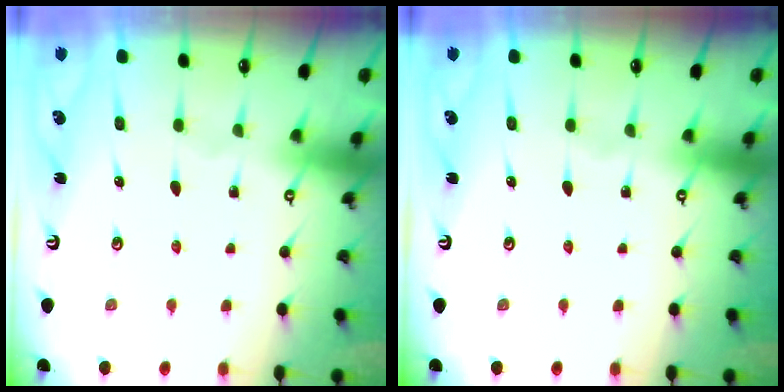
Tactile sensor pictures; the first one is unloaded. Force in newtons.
{"total": 0.0}